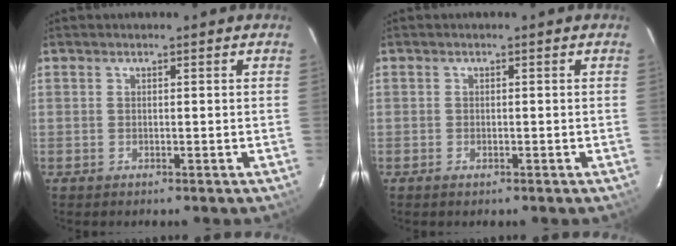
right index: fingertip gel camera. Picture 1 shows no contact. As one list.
[{"total": 0.9, "force": [-0.6, 0.5, 0.4], "torque": [-0.007, -0.002, -0.012]}]